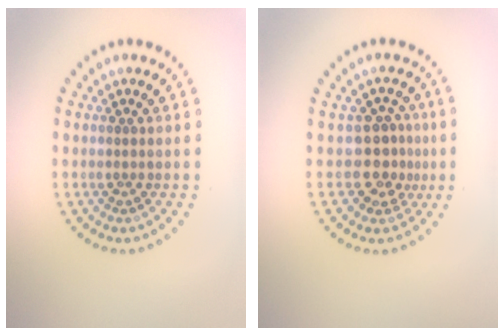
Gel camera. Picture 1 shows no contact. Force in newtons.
{"total": 3.1, "press": 2.7, "slide": 1.6}